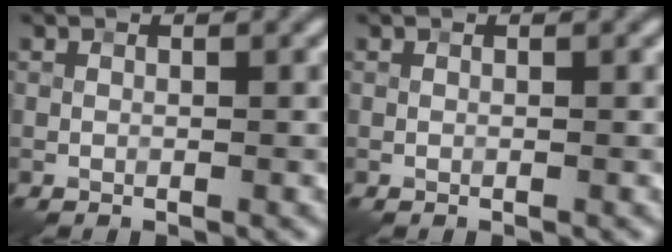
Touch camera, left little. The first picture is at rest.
{"total": 0.0}